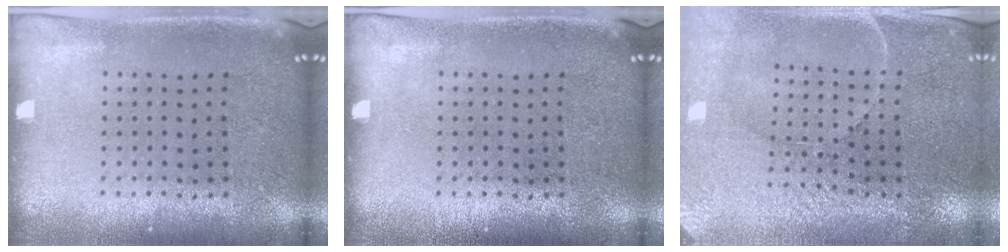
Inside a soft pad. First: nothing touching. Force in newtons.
{"total": 0.0}
{"total": 3.3, "press": 3.2, "slide": 0.8}